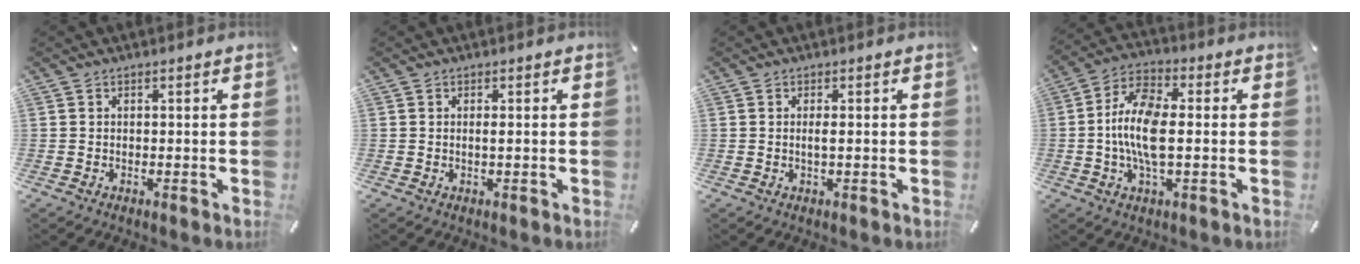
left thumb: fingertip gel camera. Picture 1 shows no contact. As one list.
[{"total": 1.0, "force": [0.0, 0.1, 1.0], "torque": [-0.020, -0.002, 0.000]}, {"total": 1.8, "force": [0.0, 0.3, 1.8], "torque": [-0.034, -0.004, 0.000]}, {"total": 12.1, "force": [-0.7, 5.2, 10.9], "torque": [-0.231, -0.005, -0.014]}]